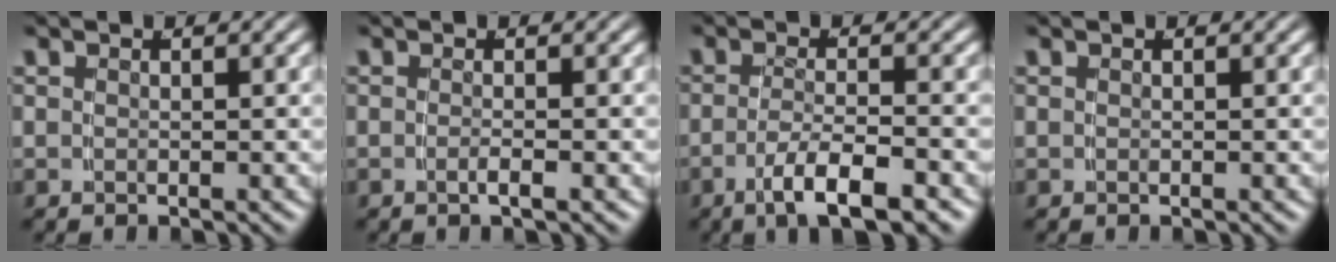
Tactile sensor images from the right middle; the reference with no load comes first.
{"total": 1.1, "force": [-0.7, -0.5, 0.6], "torque": [-0.014, -0.003, -0.010]}
{"total": 4.9, "force": [-2.9, 0.5, 3.8], "torque": [-0.062, -0.017, -0.037]}
{"total": 0.0}